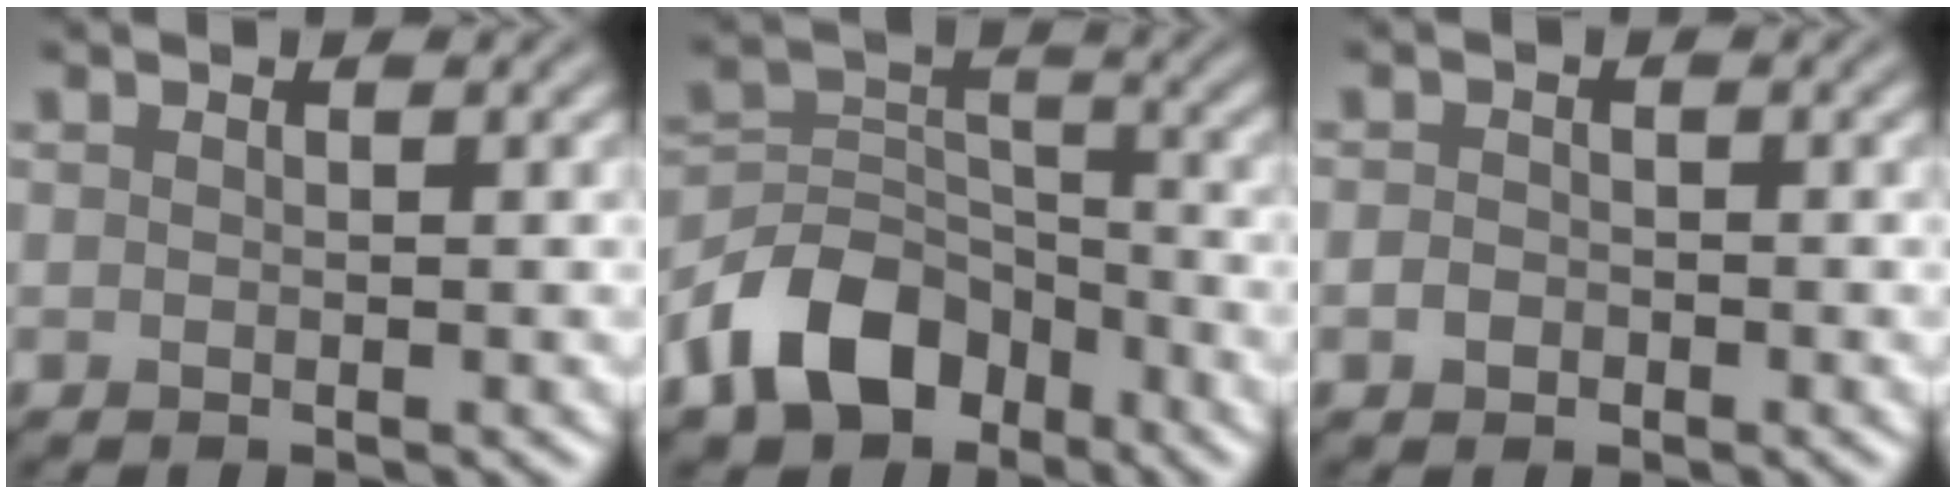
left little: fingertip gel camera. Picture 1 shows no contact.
{"total": 7.9, "force": [-5.0, 5.0, 3.6], "torque": [-0.057, -0.003, -0.107]}
{"total": 1.1, "force": [-0.5, 0.9, 0.5], "torque": [-0.007, -0.001, -0.013]}